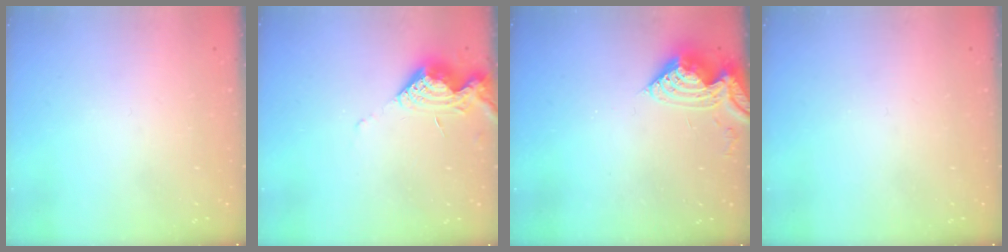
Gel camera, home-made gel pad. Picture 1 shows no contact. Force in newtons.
{"total": 8.0, "press": 7.9, "slide": 0.9}
{"total": 9.5, "press": 9.5, "slide": 1.0}
{"total": 0.0}